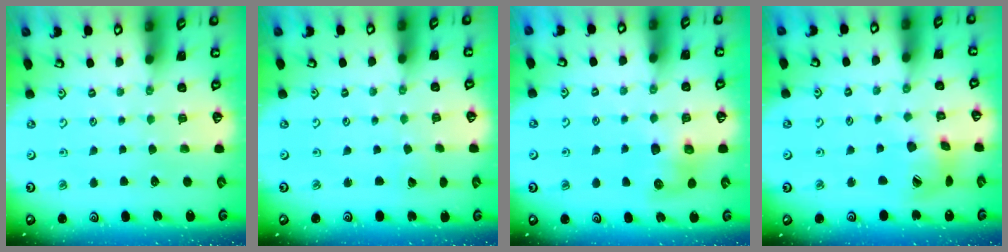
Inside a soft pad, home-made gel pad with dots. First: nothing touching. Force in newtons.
{"total": 1.4, "press": 1.4, "slide": 0.1}
{"total": 7.7, "press": 7.6, "slide": 1.0}
{"total": 12.5, "press": 12.4, "slide": 1.7}